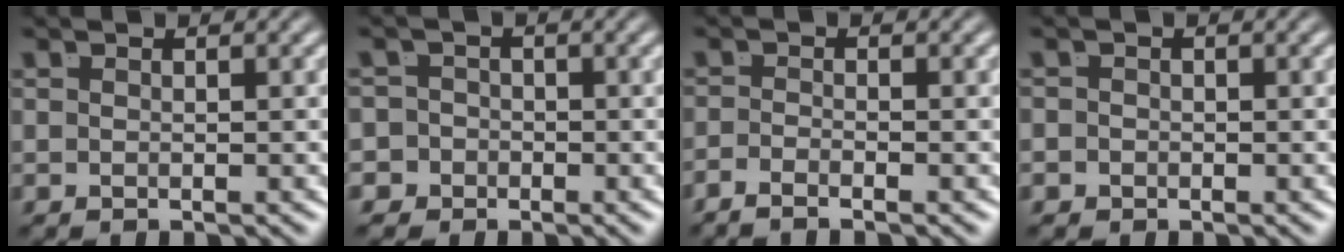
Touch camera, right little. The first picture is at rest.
{"total": 5.1, "force": [-2.3, 4.5, 0.5], "torque": [-0.025, -0.019, -0.045]}
{"total": 1.8, "force": [-1.7, -0.3, 0.6], "torque": [-0.012, -0.009, -0.028]}
{"total": 1.5, "force": [-0.9, 1.2, 0.0], "torque": [-0.006, -0.012, -0.013]}